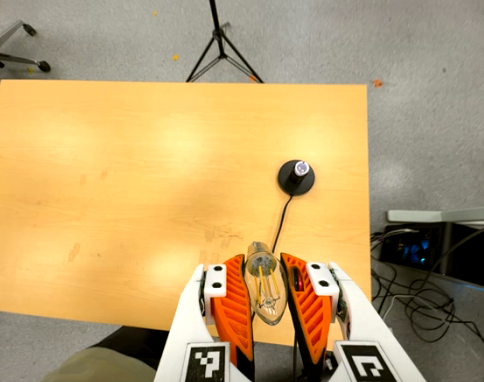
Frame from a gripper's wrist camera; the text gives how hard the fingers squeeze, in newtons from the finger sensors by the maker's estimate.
{"total": 23.2, "left": 26.1, "right": 20.3}